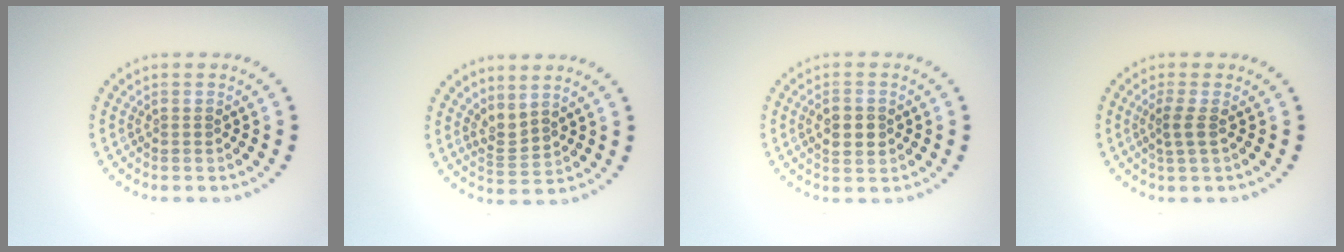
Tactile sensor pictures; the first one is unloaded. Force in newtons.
{"total": 2.2, "press": 1.4, "slide": 1.7}
{"total": 2.6, "press": 2.6, "slide": 0.1}
{"total": 1.7, "press": 1.3, "slide": 1.0}